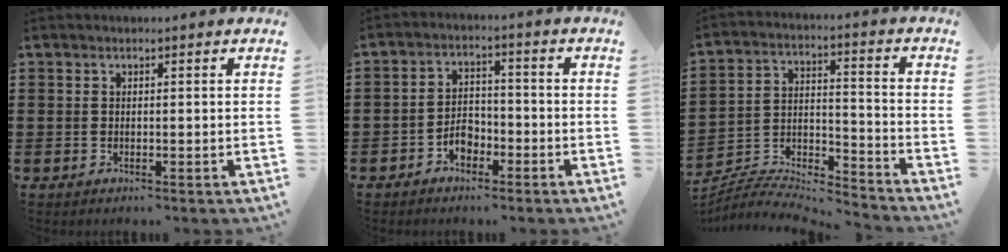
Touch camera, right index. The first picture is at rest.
{"total": 3.8, "force": [-2.4, 2.3, 1.7], "torque": [-0.034, 0.006, -0.047]}
{"total": 6.9, "force": [-6.6, 0.8, 1.6], "torque": [-0.032, -0.004, -0.134]}